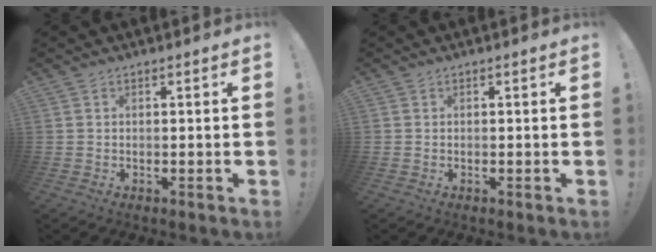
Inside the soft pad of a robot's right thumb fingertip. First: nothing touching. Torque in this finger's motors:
{"motor_torque": [-0.31, -0.26, -0.12, 0.39, -0.04]}